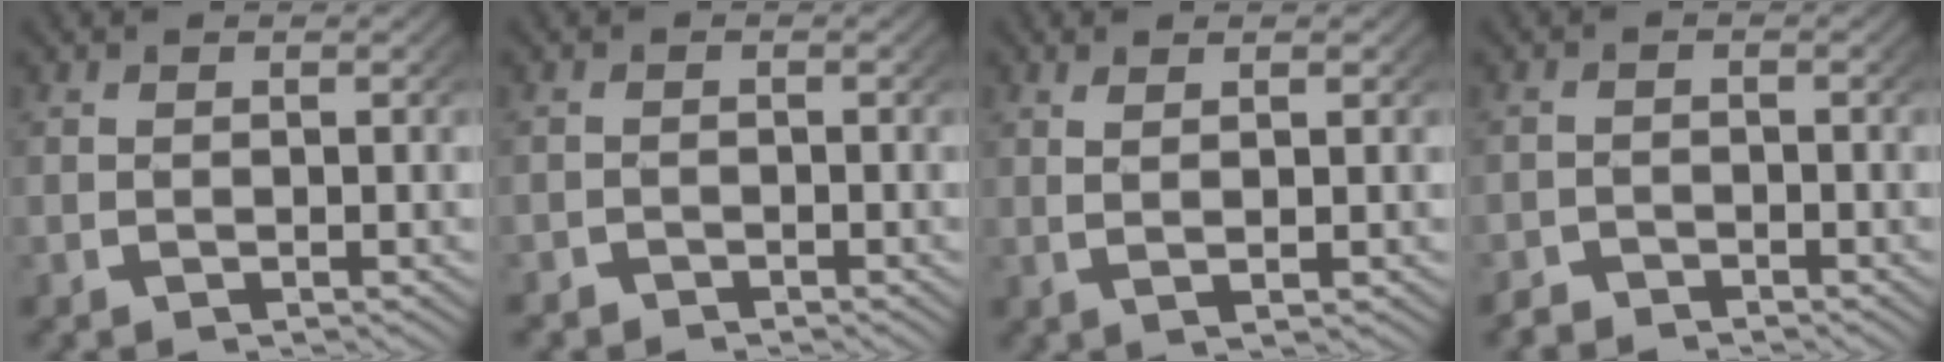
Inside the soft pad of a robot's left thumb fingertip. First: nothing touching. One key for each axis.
{"total": 1.5, "fx": -1.3, "fy": 0.8, "fz": -0.2, "tx": 0.009, "ty": -0.011, "tz": -0.022}
{"total": 2.0, "fx": 0.8, "fy": 0.0, "fz": 1.8, "tx": -0.037, "ty": -0.002, "tz": 0.021}
{"total": 2.2, "fx": -2.0, "fy": 0.7, "fz": -0.2, "tx": 0.012, "ty": -0.014, "tz": -0.037}